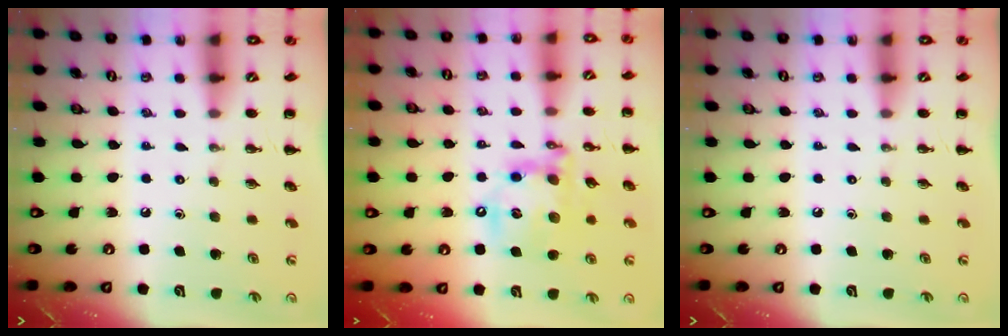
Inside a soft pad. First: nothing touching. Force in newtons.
{"total": 16.5, "press": 16.2, "slide": 3.3}
{"total": 0.0}